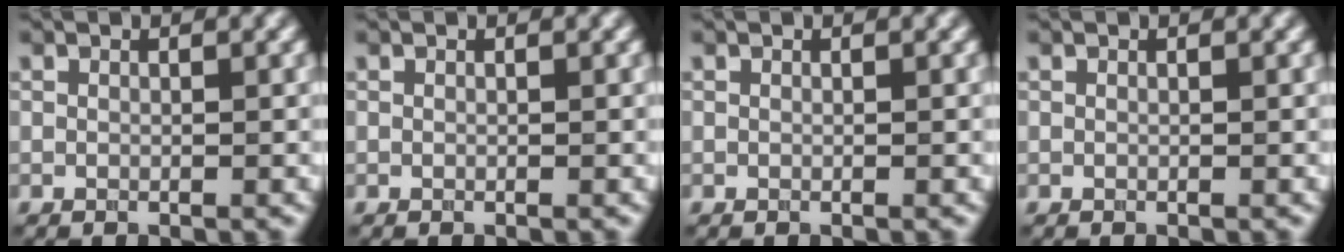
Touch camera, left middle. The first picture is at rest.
{"total": 0.0}
{"total": 0.0}
{"total": 0.0}